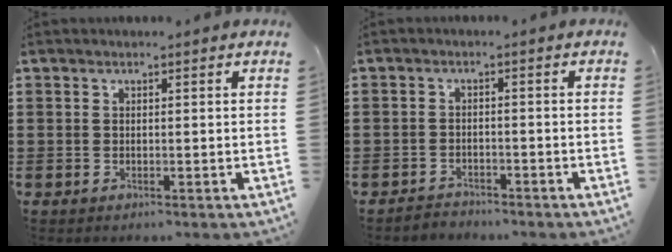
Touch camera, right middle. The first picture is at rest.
{"total": 2.7, "force": [-2.6, 0.6, -0.3], "torque": [-0.002, 0.002, -0.058]}